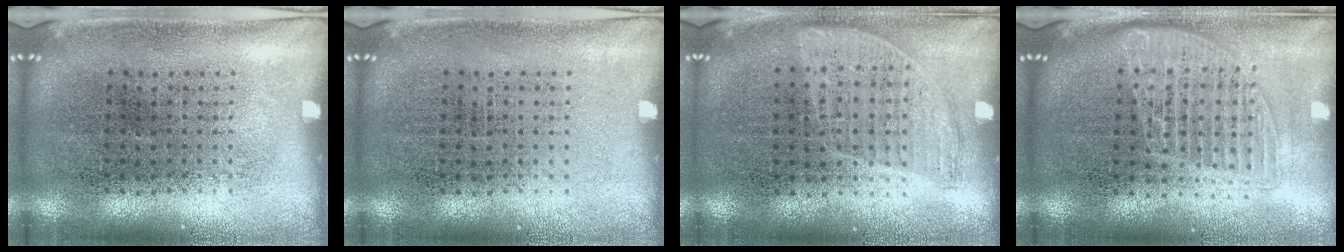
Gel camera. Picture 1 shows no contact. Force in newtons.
{"total": 0.0}
{"total": 0.9, "press": 0.8, "slide": 0.4}
{"total": 1.5, "press": 1.3, "slide": 0.6}